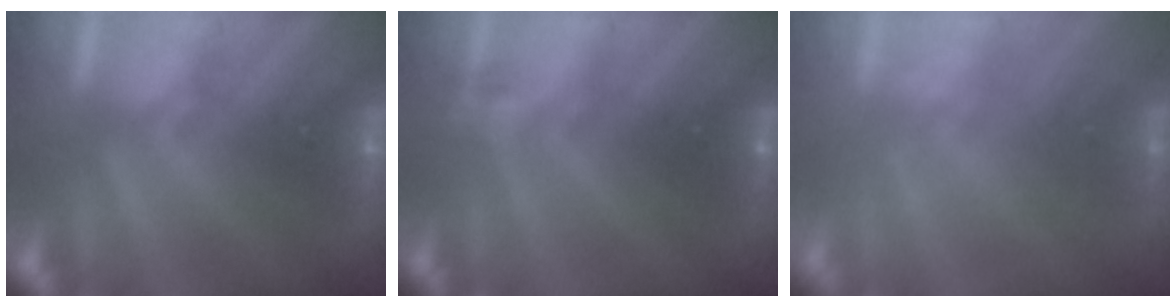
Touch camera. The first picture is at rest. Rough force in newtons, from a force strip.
{"total": 3.1}
{"total": 1.7}